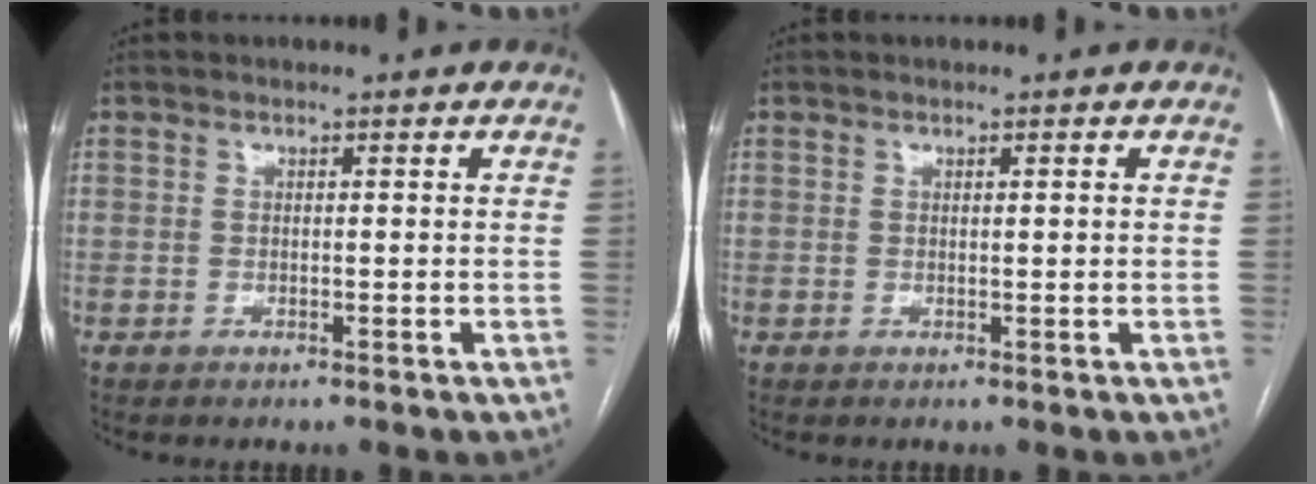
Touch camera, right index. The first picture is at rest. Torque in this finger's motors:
{"motor_torque": [-0.13, 0.13, -0.03, 0.00]}